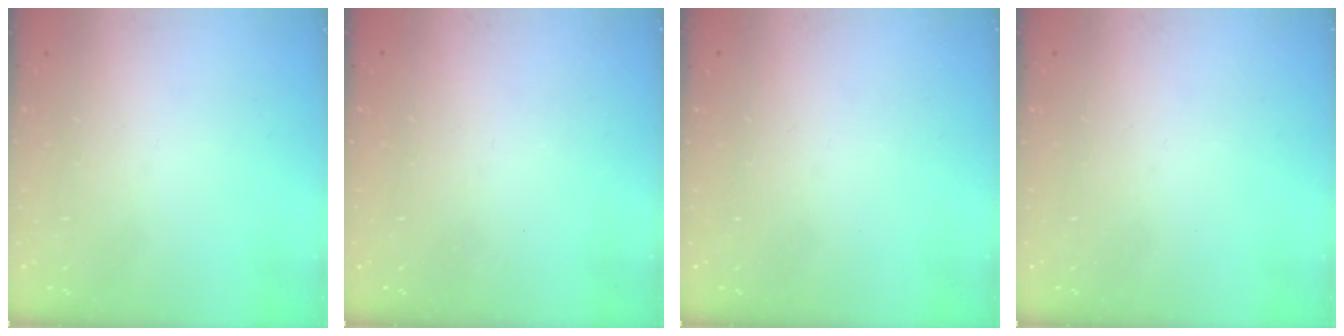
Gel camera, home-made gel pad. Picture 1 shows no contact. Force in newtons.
{"total": 0.8, "press": 0.7, "slide": 0.3}
{"total": 0.0}
{"total": 0.0}